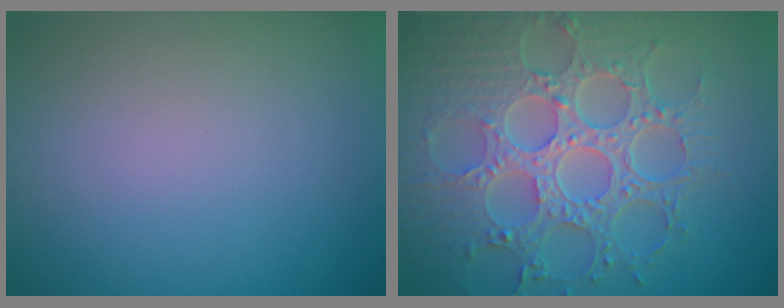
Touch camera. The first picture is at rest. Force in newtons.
{"total": 8.8, "press": 6.4, "slide": 5.9}